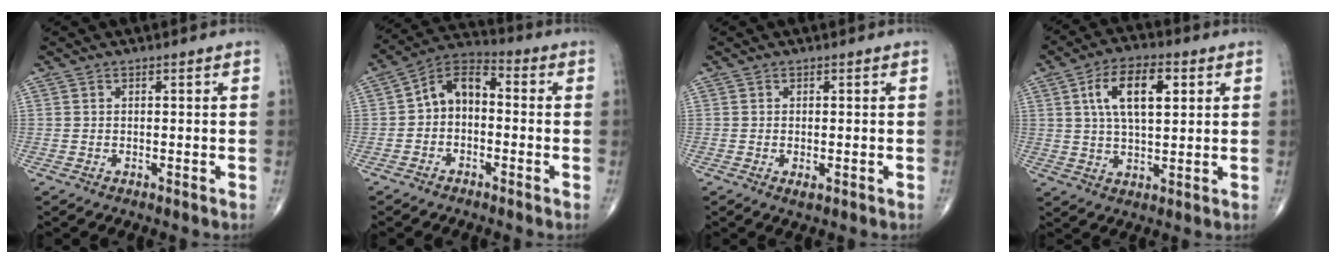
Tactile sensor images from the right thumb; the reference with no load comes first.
{"total": 7.9, "force": [-0.6, 5.4, 5.8], "torque": [-0.078, 0.038, -0.031]}
{"total": 1.4, "force": [-0.4, 0.6, 1.2], "torque": [-0.023, -0.004, -0.006]}
{"total": 11.6, "force": [3.6, 5.5, 9.6], "torque": [-0.160, 0.000, 0.062]}